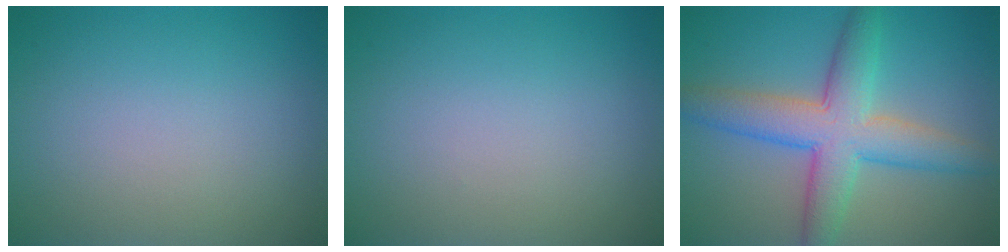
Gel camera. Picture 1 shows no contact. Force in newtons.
{"total": 0.0}
{"total": 6.9, "press": 6.9, "slide": 0.2}